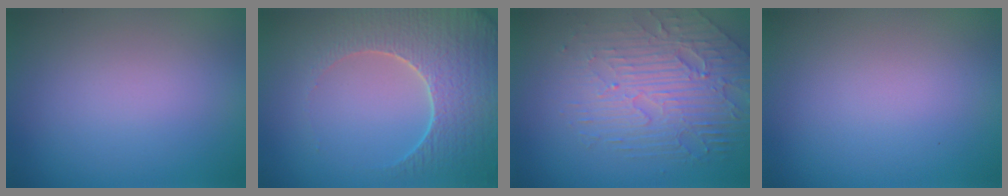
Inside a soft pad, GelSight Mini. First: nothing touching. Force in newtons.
{"total": 6.6, "press": 5.4, "slide": 3.8}
{"total": 6.3, "press": 4.6, "slide": 4.3}
{"total": 0.0}